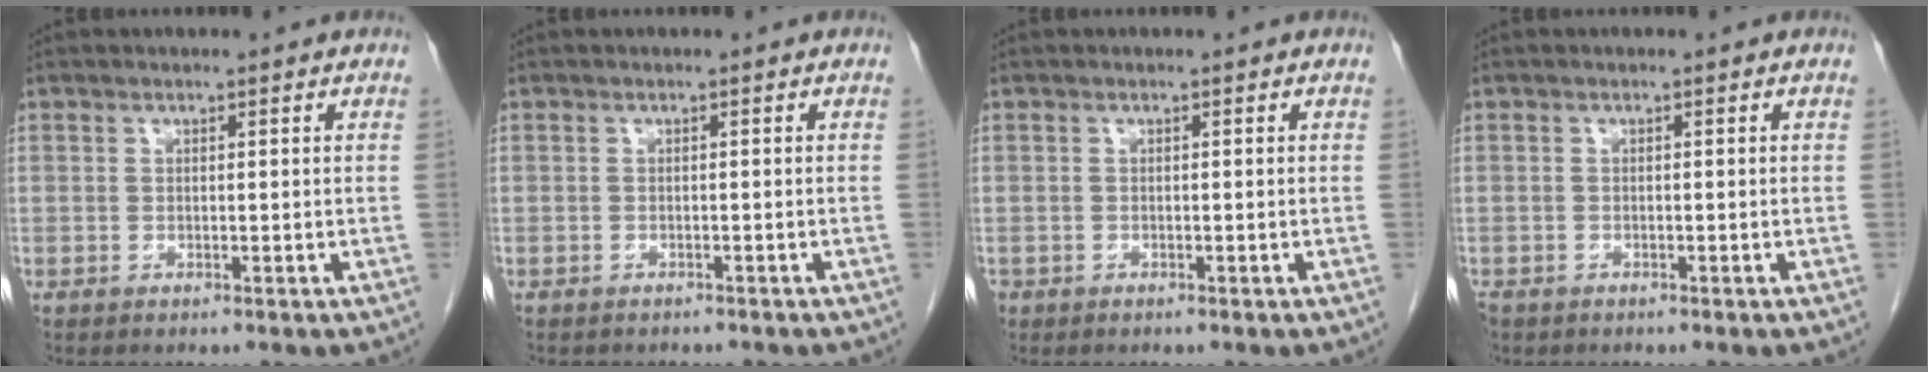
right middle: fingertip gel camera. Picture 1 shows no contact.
{"total": 3.8, "force": [-3.3, 1.4, 1.1], "torque": [-0.015, -0.002, -0.038]}
{"total": 0.7, "force": [-0.4, 0.6, 0.1], "torque": [-0.007, 0.003, -0.007]}
{"total": 1.9, "force": [-1.4, 1.2, 0.4], "torque": [-0.012, -0.001, -0.026]}